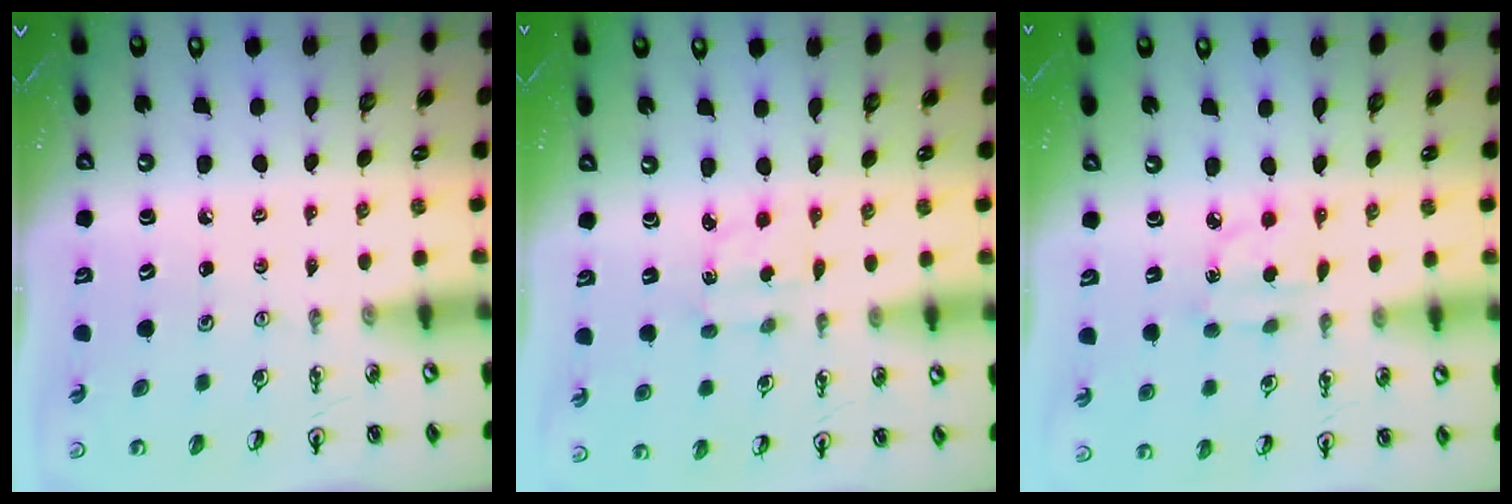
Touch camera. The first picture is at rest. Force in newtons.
{"total": 2.4, "press": 2.3, "slide": 0.6}
{"total": 2.9, "press": 2.8, "slide": 0.6}